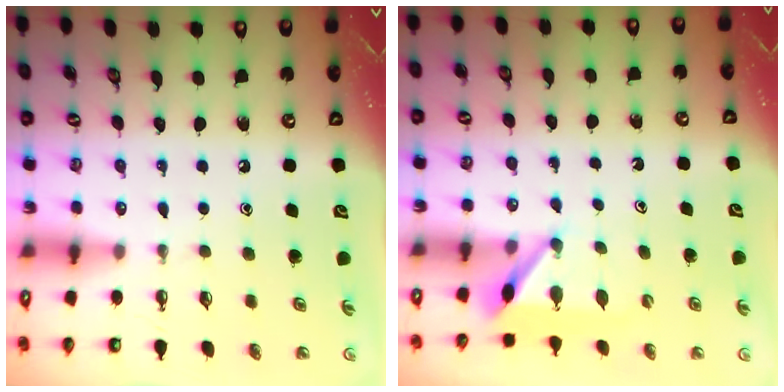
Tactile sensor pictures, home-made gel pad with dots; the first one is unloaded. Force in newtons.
{"total": 6.5, "press": 6.5, "slide": 0.7}